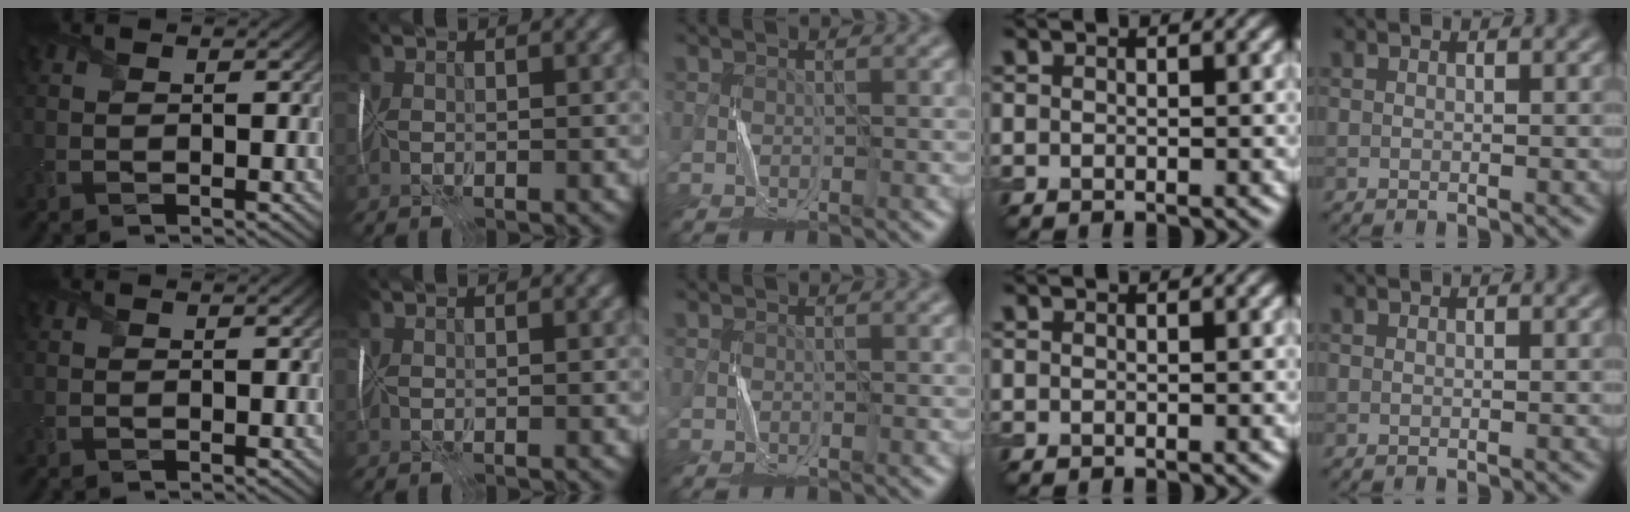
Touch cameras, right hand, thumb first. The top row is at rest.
{}